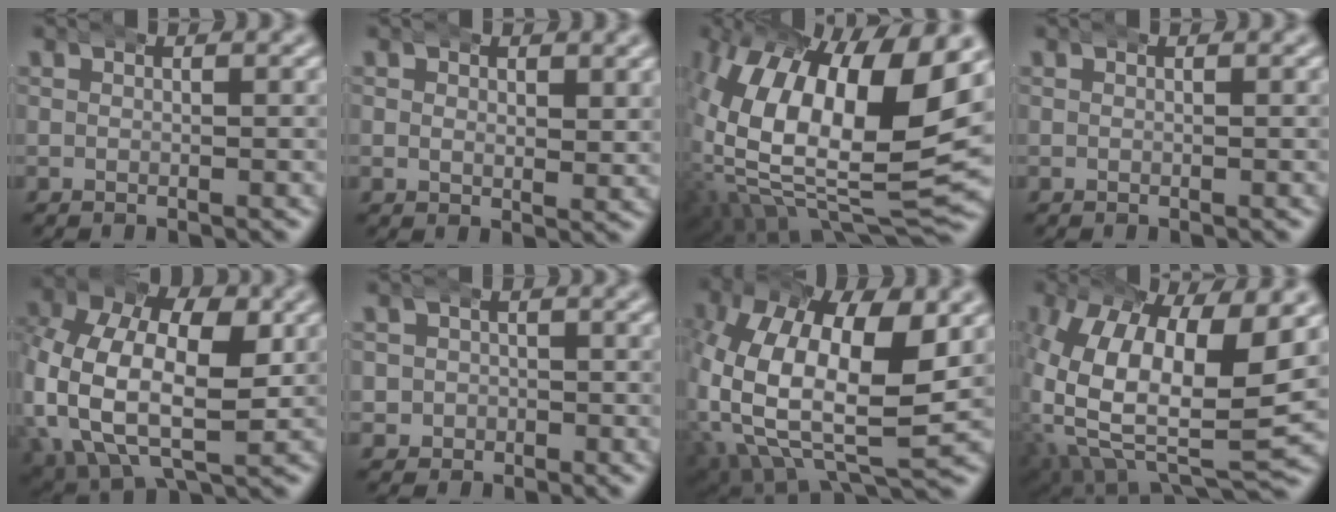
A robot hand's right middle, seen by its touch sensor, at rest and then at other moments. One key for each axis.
{"total": 1.4, "fx": 0.7, "fy": 0.9, "fz": 0.8, "tx": -0.013, "ty": -0.008, "tz": 0.017}
{"total": 17.6, "fx": -0.3, "fy": 9.3, "fz": 14.9, "tx": -0.246, "ty": -0.021, "tz": 0.011}
{"total": 0.0}
{"total": 13.7, "fx": -0.1, "fy": 10.4, "fz": 9.0, "tx": -0.209, "ty": -0.046, "tz": 0.003}
{"total": 3.7, "fx": -1.1, "fy": 3.5, "fz": 0.3, "tx": -0.014, "ty": -0.013, "tz": -0.022}
{"total": 14.8, "fx": -0.4, "fy": 9.6, "fz": 11.3, "tx": -0.239, "ty": -0.046, "tz": 0.017}
{"total": 15.1, "fx": -0.8, "fy": 9.4, "fz": 11.8, "tx": -0.244, "ty": -0.051, "tz": 0.012}